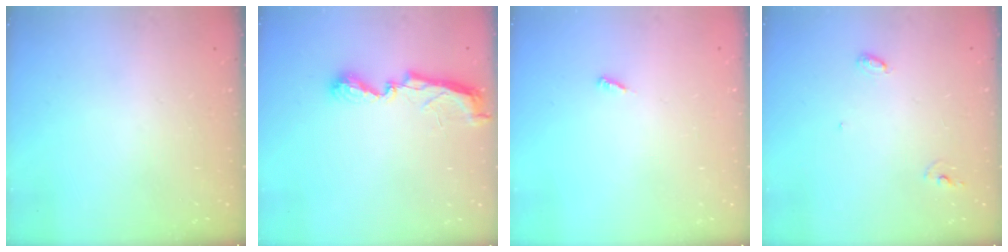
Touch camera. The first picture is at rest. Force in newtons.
{"total": 7.0, "press": 7.0, "slide": 0.2}
{"total": 2.5, "press": 2.5, "slide": 0.1}
{"total": 5.2, "press": 5.2, "slide": 0.3}